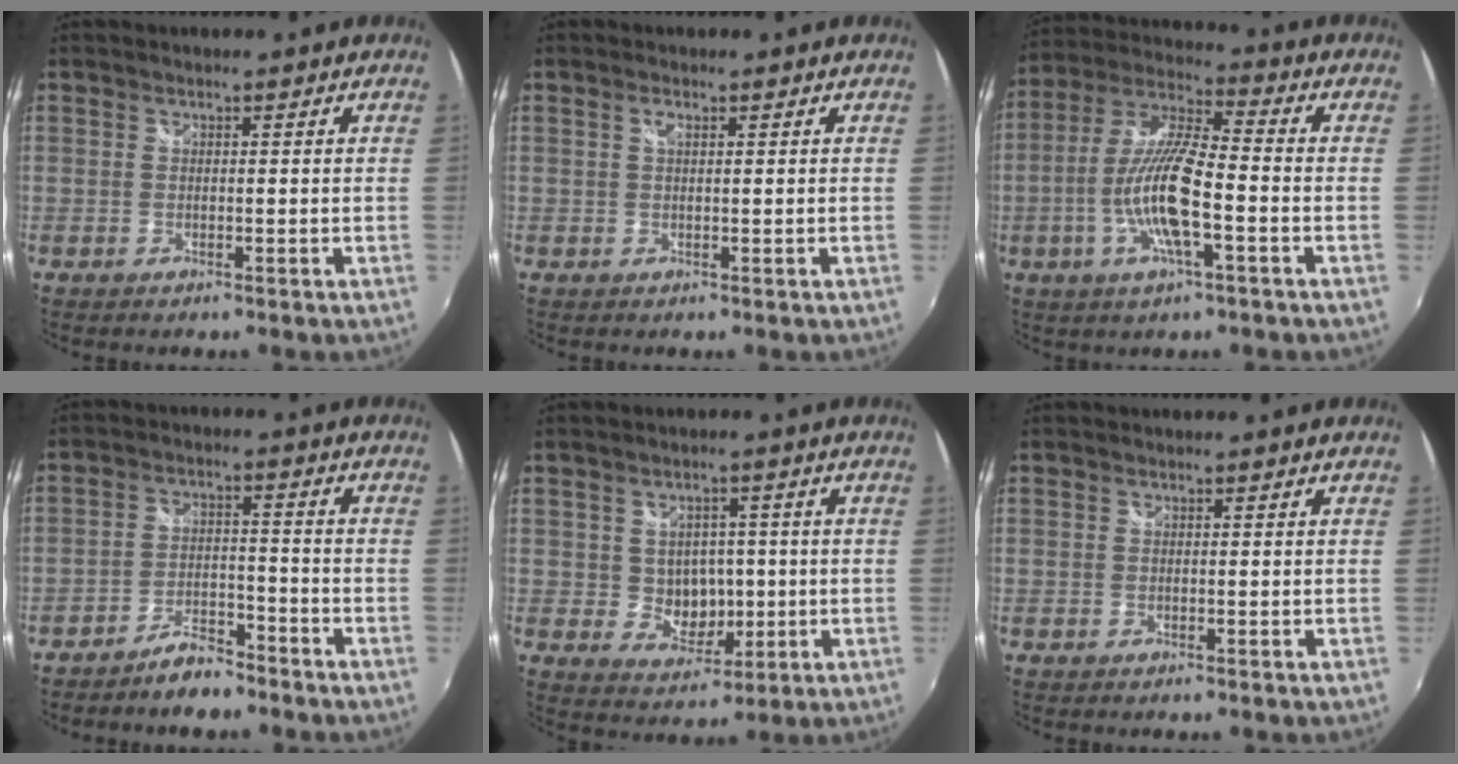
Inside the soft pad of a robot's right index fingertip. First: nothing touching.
{"total": 1.0, "force": [0.5, 0.3, 0.9], "torque": [-0.017, 0.002, 0.006]}
{"total": 13.7, "force": [-4.0, 2.7, 12.8], "torque": [-0.259, -0.005, -0.077]}
{"total": 6.2, "force": [-5.4, 2.0, 2.4], "torque": [-0.062, 0.011, -0.088]}
{"total": 6.6, "force": [-0.1, 5.9, 3.0], "torque": [-0.056, 0.002, 0.012]}
{"total": 0.0}